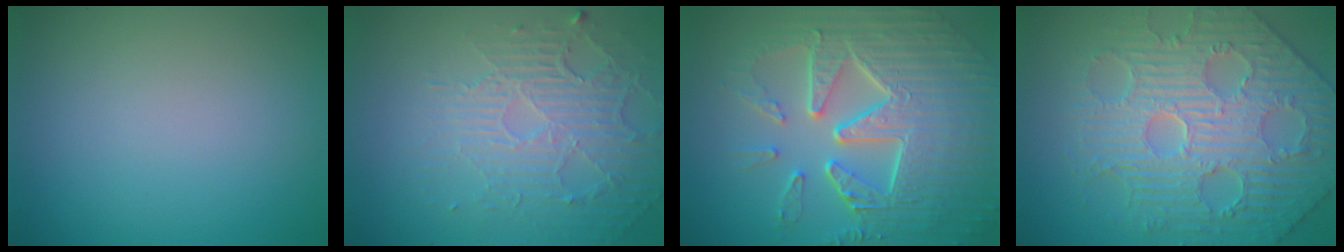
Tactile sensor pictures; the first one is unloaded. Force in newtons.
{"total": 5.7, "press": 3.4, "slide": 4.6}
{"total": 9.8, "press": 6.6, "slide": 7.2}
{"total": 6.9, "press": 5.9, "slide": 3.6}